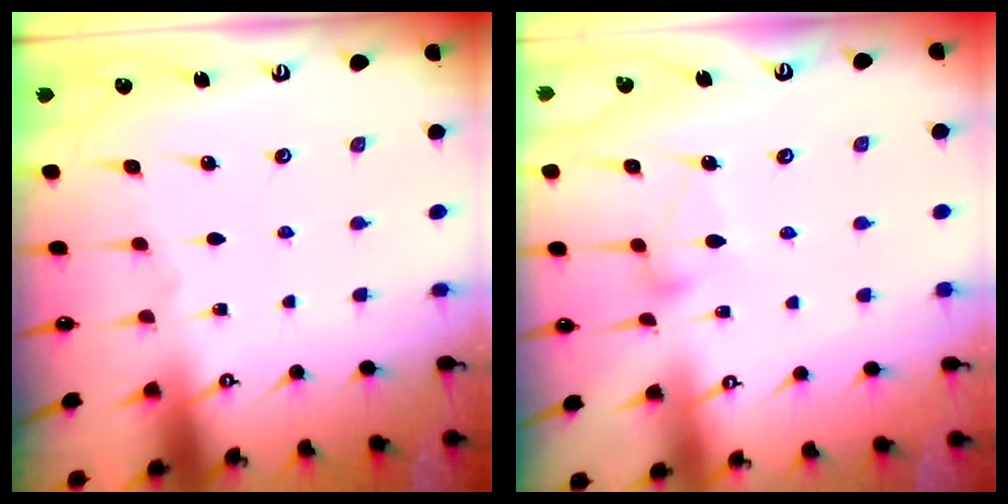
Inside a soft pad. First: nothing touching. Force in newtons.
{"total": 7.6, "press": 7.6, "slide": 0.5}